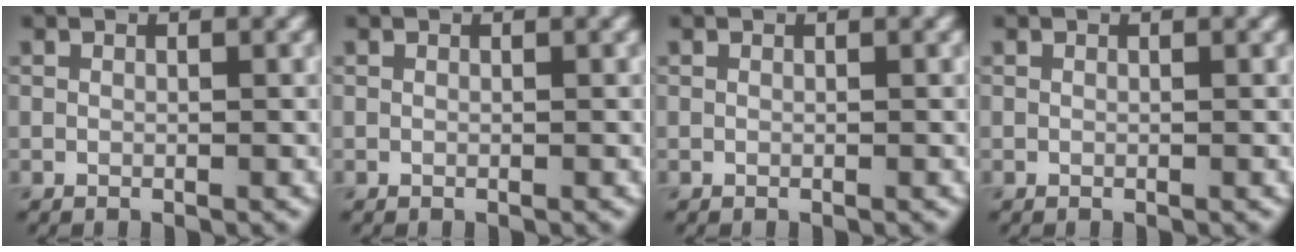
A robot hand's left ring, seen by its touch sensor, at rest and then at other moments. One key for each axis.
{"total": 0.0}
{"total": 0.0}
{"total": 0.0}